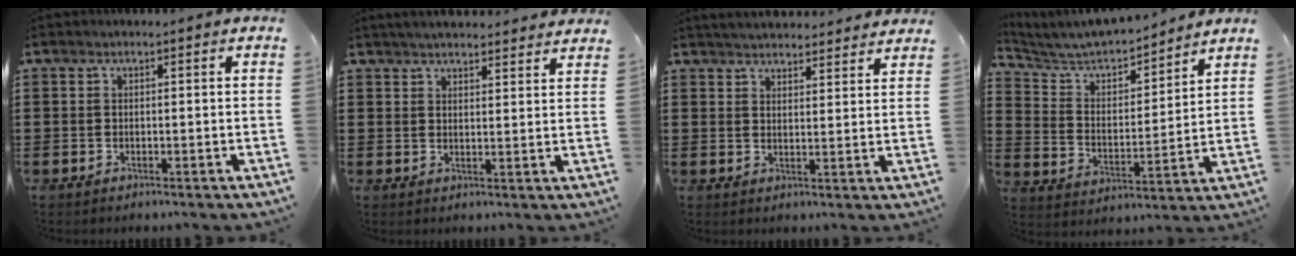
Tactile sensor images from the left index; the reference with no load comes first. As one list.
[{"total": 3.4, "force": [3.3, 0.1, 0.5], "torque": [-0.018, -0.007, 0.062]}, {"total": 3.7, "force": [3.7, 0.0, 0.3], "torque": [-0.015, -0.013, 0.067]}, {"total": 5.6, "force": [5.3, 1.3, 1.5], "torque": [-0.057, -0.039, 0.084]}]